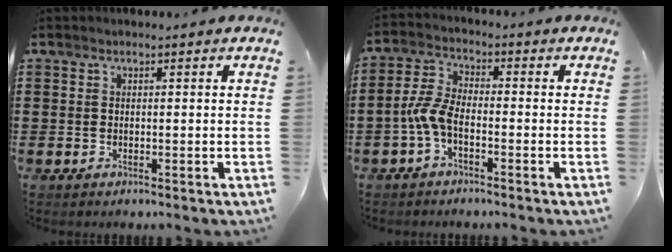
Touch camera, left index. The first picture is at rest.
{"total": 5.0, "force": [-2.4, 2.0, 4.0], "torque": [-0.103, -0.002, -0.051]}